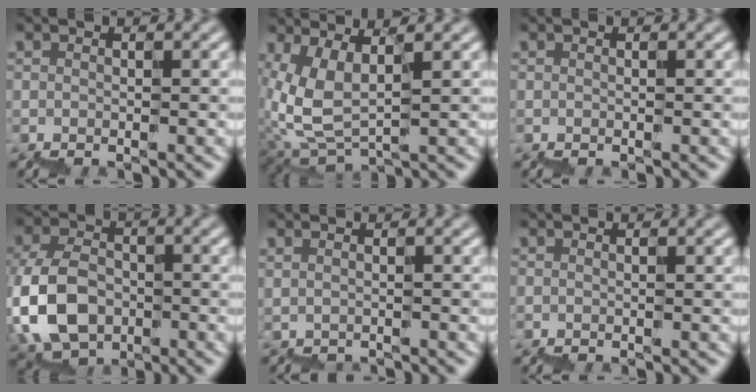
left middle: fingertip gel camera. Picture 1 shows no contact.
{"total": 3.3, "force": [2.2, 1.1, 2.2], "torque": [-0.085, 0.004, 0.053]}
{"total": 0.0}
{"total": 6.0, "force": [-1.2, 4.7, 3.6], "torque": [-0.103, 0.009, -0.033]}
{"total": 0.8, "force": [-0.8, -0.1, -0.1], "torque": [0.014, 0.006, -0.007]}
{"total": 0.0}